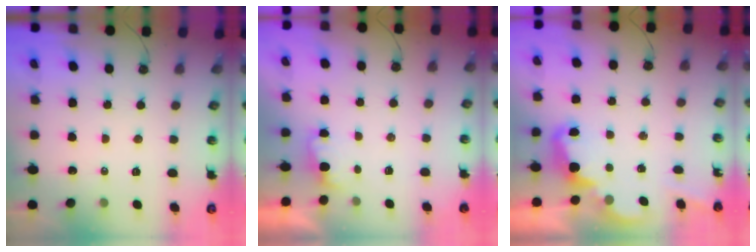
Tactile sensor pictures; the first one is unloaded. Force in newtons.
{"total": 1.4, "press": 1.2, "slide": 0.8}
{"total": 3.3, "press": 3.2, "slide": 0.7}